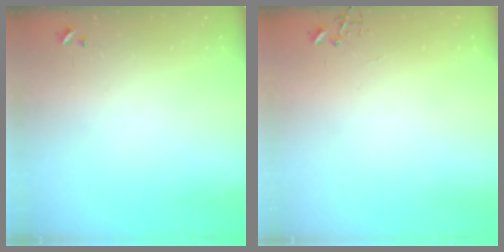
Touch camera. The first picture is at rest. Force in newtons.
{"total": 6.4, "press": 6.4, "slide": 0.6}